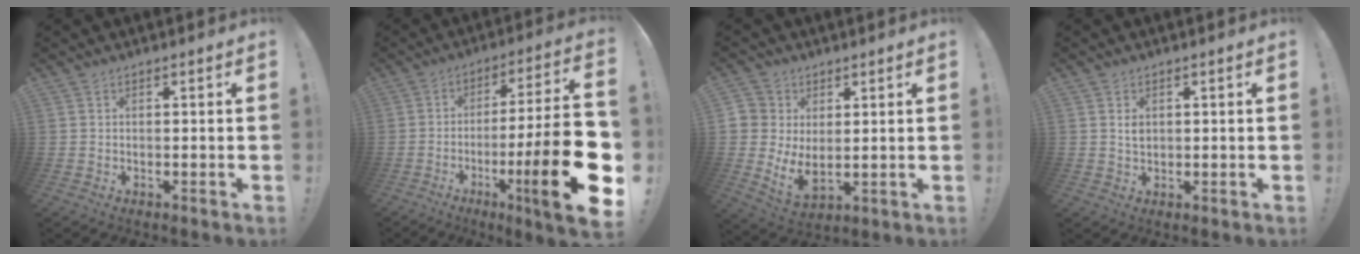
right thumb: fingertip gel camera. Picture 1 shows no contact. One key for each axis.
{"total": 24.8, "fx": -7.0, "fy": 3.4, "fz": 23.6, "tx": -0.360, "ty": 0.019, "tz": -0.111}
{"total": 6.7, "fx": 2.0, "fy": 5.3, "fz": 3.6, "tx": -0.067, "ty": -0.030, "tz": 0.043}
{"total": 2.5, "fx": 0.9, "fy": 2.0, "fz": 1.1, "tx": 0.001, "ty": -0.010, "tz": 0.013}